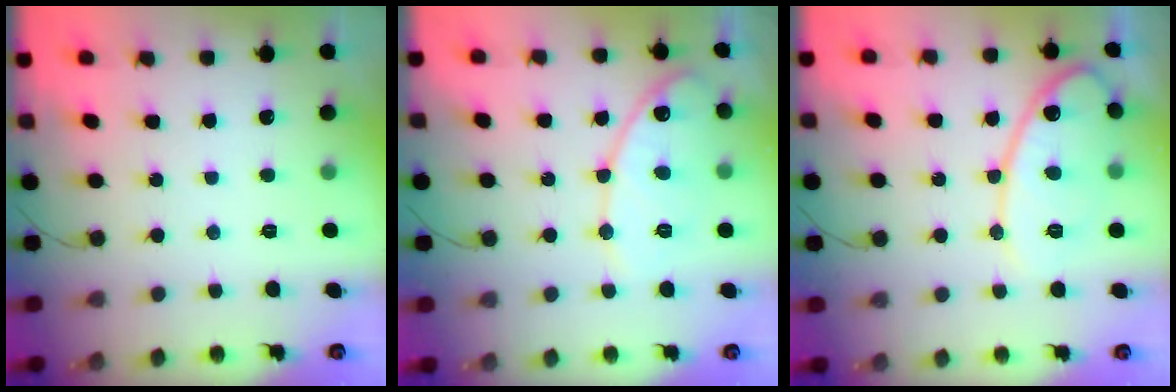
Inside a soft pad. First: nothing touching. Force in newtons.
{"total": 12.7, "press": 12.7, "slide": 0.9}
{"total": 14.7, "press": 14.7, "slide": 1.1}